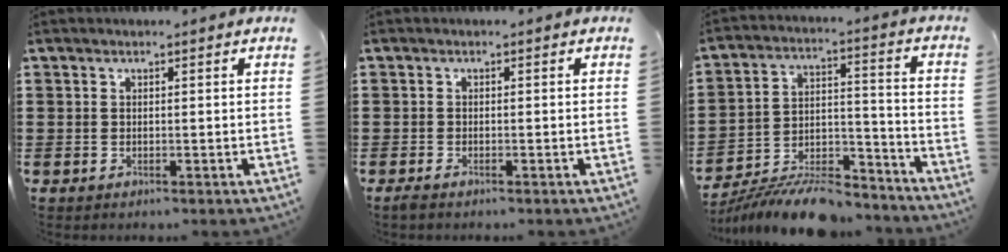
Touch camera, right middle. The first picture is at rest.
{"total": 0.7, "force": [-0.5, 0.1, 0.5], "torque": [-0.012, -0.006, -0.009]}
{"total": 11.1, "force": [-10.3, 1.7, 3.6], "torque": [-0.049, 0.037, -0.198]}